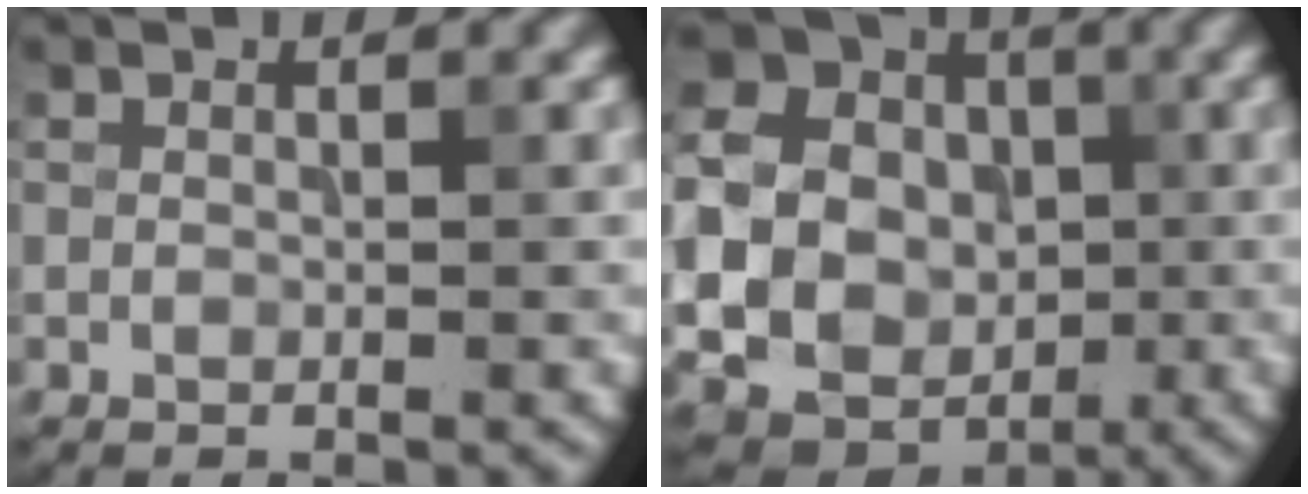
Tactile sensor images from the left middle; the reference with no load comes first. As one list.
[{"total": 17.4, "force": [-0.9, 16.2, 6.1], "torque": [-0.171, -0.001, -0.044]}]